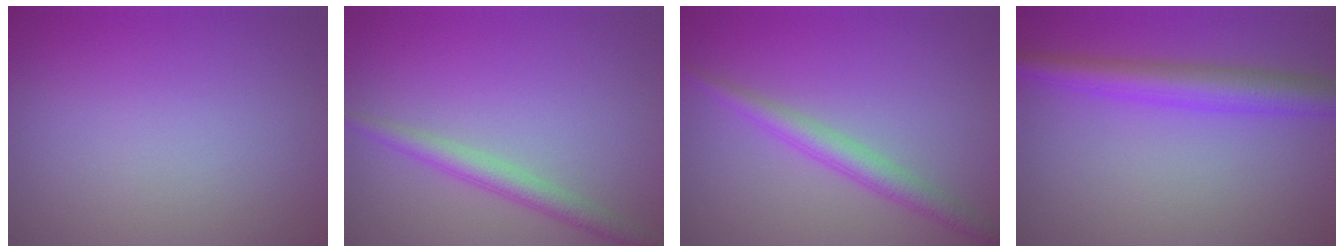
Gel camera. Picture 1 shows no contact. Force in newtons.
{"total": 2.5, "press": 2.5, "slide": 0.0}
{"total": 2.6, "press": 2.6, "slide": 0.0}
{"total": 4.4, "press": 4.4, "slide": 0.2}